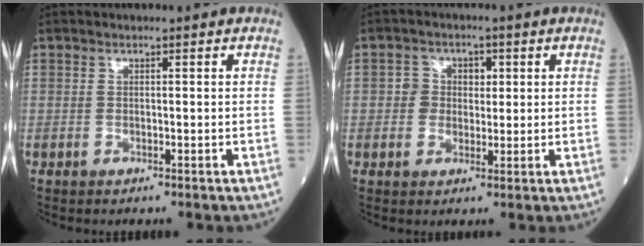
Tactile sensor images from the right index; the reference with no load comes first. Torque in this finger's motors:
{"motor_torque": [0.04, 0.03, 0.03, 0.02]}